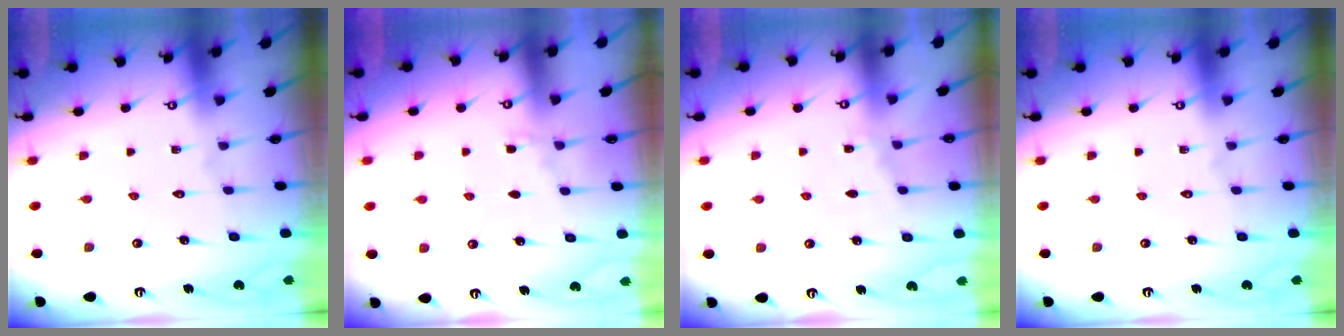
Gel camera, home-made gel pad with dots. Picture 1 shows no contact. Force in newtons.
{"total": 3.3, "press": 3.2, "slide": 0.5}
{"total": 3.4, "press": 3.3, "slide": 0.5}
{"total": 0.0}